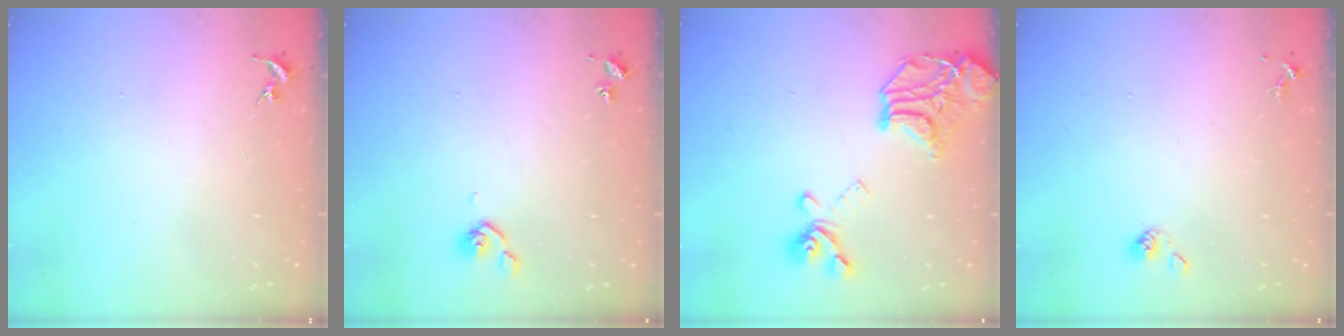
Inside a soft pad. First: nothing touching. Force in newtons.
{"total": 5.0, "press": 4.9, "slide": 1.2}
{"total": 18.3, "press": 18.1, "slide": 2.4}
{"total": 3.6, "press": 3.4, "slide": 1.2}